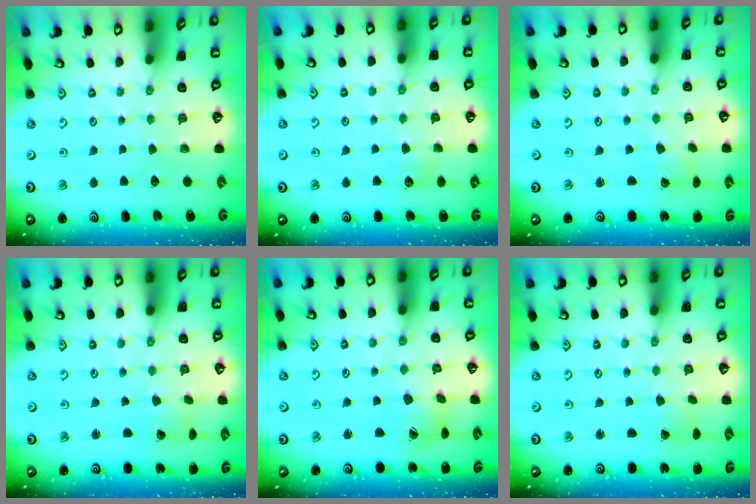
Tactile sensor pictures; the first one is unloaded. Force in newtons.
{"total": 5.6, "press": 5.6, "slide": 0.6}
{"total": 2.0, "press": 2.0, "slide": 0.3}
{"total": 2.9, "press": 2.9, "slide": 0.1}
{"total": 6.4, "press": 6.4, "slide": 0.6}
{"total": 1.7, "press": 1.7, "slide": 0.0}